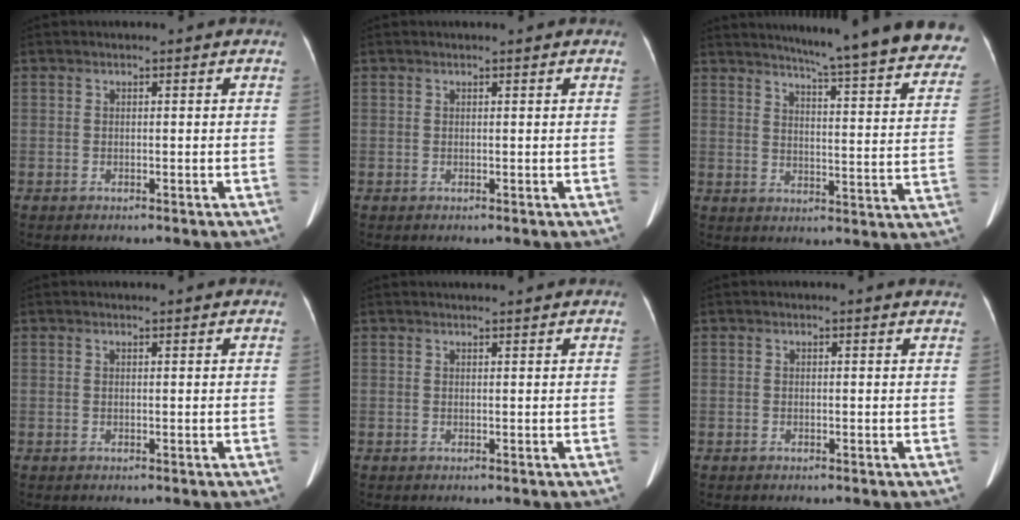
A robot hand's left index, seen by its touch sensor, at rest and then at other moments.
{"total": 0.7, "force": [0.6, 0.1, 0.2], "torque": [-0.003, 0.005, 0.008]}
{"total": 28.0, "force": [25.3, 1.4, 11.8], "torque": [-0.158, -0.097, 0.293]}
{"total": 2.7, "force": [2.6, 0.3, 0.8], "torque": [-0.013, 0.015, 0.028]}
{"total": 3.3, "force": [3.2, -0.2, 0.8], "torque": [-0.011, 0.018, 0.042]}
{"total": 2.6, "force": [2.6, 0.2, 0.3], "torque": [-0.008, -0.006, 0.011]}